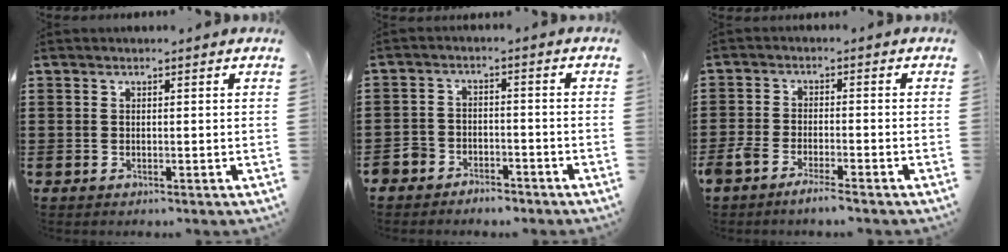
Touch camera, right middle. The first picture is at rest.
{"total": 4.0, "force": [-3.8, 1.3, -0.2], "torque": [-0.009, 0.002, -0.083]}
{"total": 3.2, "force": [-2.9, 0.2, 1.5], "torque": [-0.048, -0.005, -0.063]}